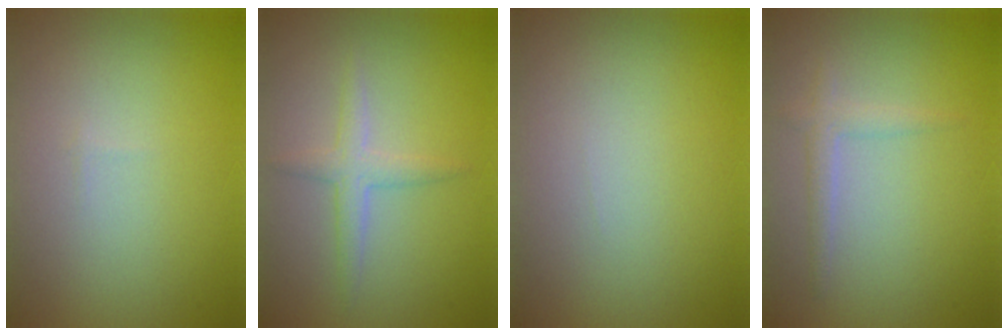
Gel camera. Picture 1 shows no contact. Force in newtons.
{"total": 1.9, "press": 1.9, "slide": 0.1}
{"total": 0.0}
{"total": 1.6, "press": 1.6, "slide": 0.1}